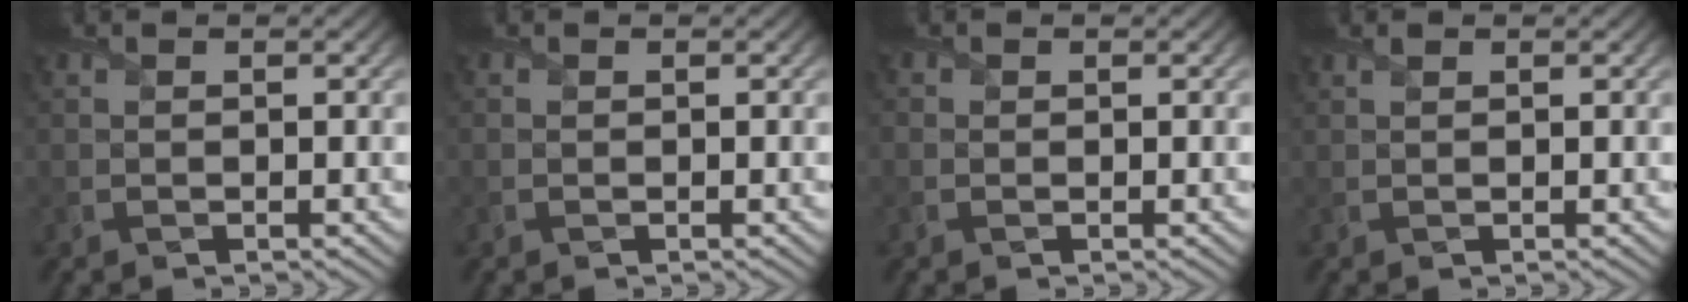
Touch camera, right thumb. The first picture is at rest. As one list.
[{"total": 0.5, "force": [-0.2, 0.5, 0.2], "torque": [-0.003, -0.005, -0.002]}, {"total": 1.1, "force": [-0.2, 1.0, 0.3], "torque": [-0.005, -0.004, -0.006]}, {"total": 0.0}]